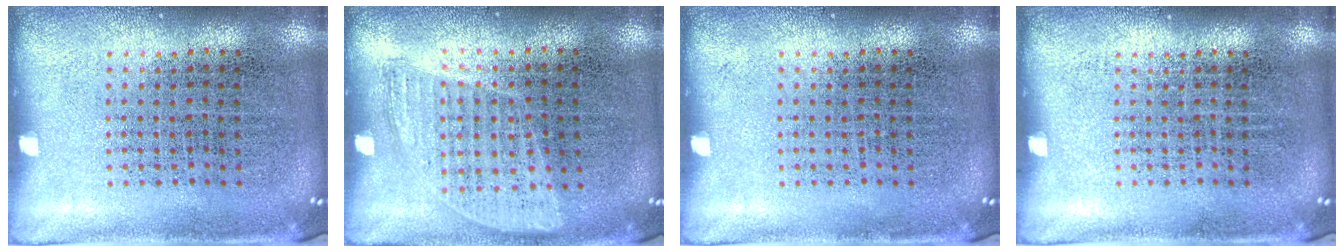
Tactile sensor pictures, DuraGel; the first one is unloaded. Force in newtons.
{"total": 0.9, "press": 0.8, "slide": 0.4}
{"total": 0.0}
{"total": 0.0}